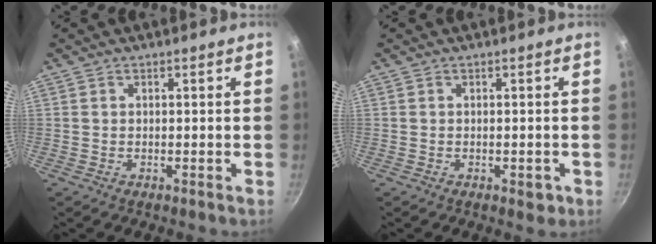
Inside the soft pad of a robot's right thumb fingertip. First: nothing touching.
{"total": 2.4, "force": [-0.9, 1.2, 1.8], "torque": [-0.019, 0.002, -0.011]}